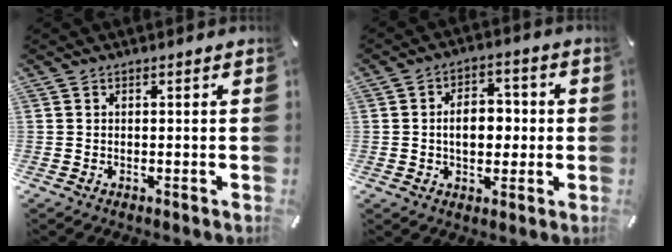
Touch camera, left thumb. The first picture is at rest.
{"total": 8.6, "force": [-0.3, 6.0, 6.1], "torque": [-0.091, 0.003, -0.010]}